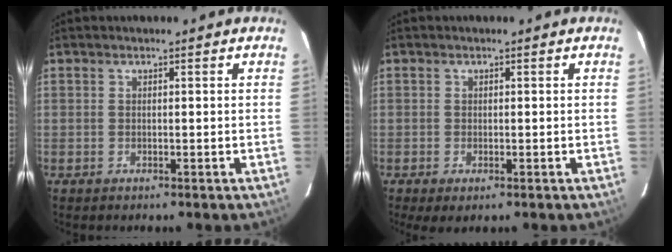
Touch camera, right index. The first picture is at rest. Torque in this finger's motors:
{"motor_torque": [0.25, -0.17, 0.14, 0.03]}